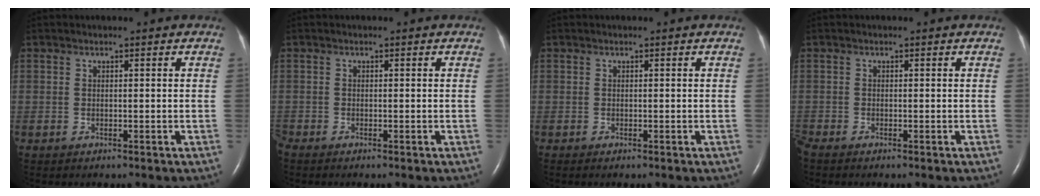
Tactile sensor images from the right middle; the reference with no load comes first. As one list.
[{"total": 0.6, "force": [-0.6, -0.1, 0.1], "torque": [-0.009, -0.004, -0.012]}, {"total": 0.0}, {"total": 0.9, "force": [-0.8, -0.1, 0.2], "torque": [-0.012, -0.005, -0.018]}]